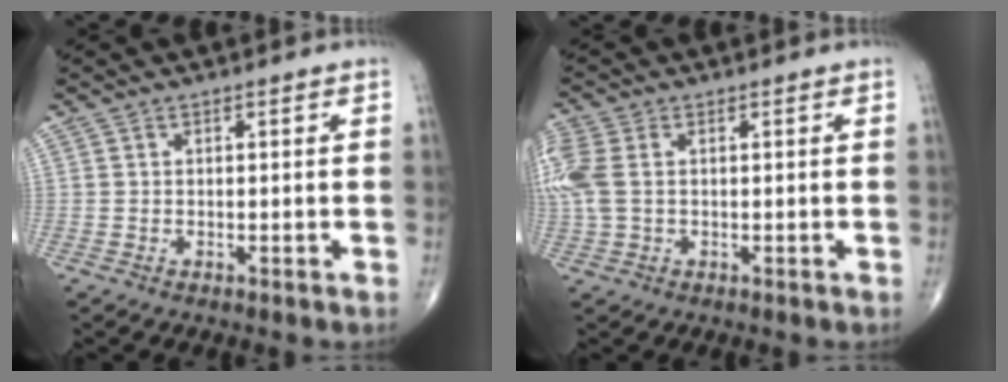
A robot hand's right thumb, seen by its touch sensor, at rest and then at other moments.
{"total": 7.6, "force": [1.0, 4.9, 5.7], "torque": [-0.181, 0.019, 0.024]}